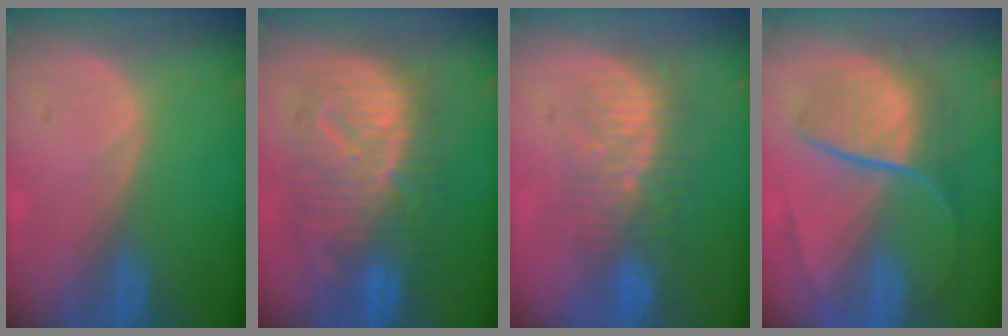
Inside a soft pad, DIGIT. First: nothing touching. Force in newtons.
{"total": 12.0, "press": 11.9, "slide": 1.3}
{"total": 8.1, "press": 7.7, "slide": 2.7}
{"total": 9.0, "press": 7.6, "slide": 4.8}